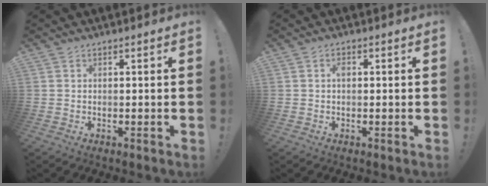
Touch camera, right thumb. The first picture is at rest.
{"total": 1.1, "force": [-0.1, 0.7, 0.8], "torque": [-0.010, 0.004, -0.004]}